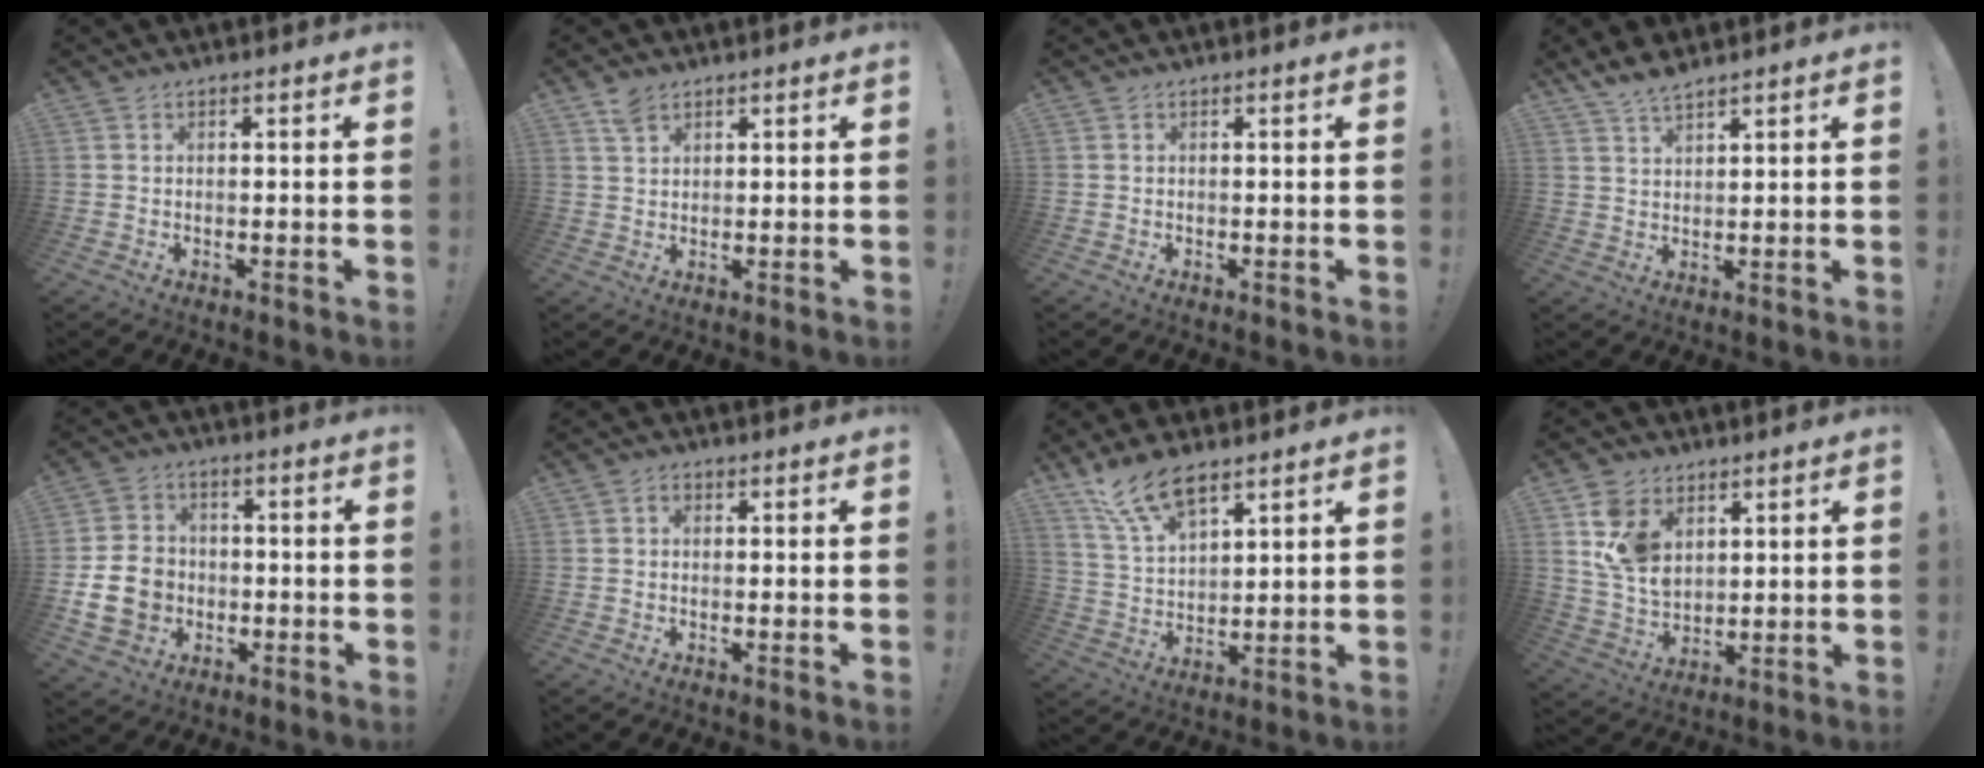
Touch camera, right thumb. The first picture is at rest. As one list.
[{"total": 3.8, "force": [2.7, 2.0, 1.9], "torque": [-0.034, -0.008, 0.050]}, {"total": 0.0}, {"total": 5.3, "force": [4.7, 1.1, 2.3], "torque": [-0.046, -0.022, 0.087]}, {"total": 12.4, "force": [-2.7, 10.4, 6.2], "torque": [-0.106, 0.021, -0.046]}, {"total": 1.3, "force": [-0.2, 1.0, 0.8], "torque": [-0.016, 0.006, -0.005]}, {"total": 11.4, "force": [8.2, 4.5, 6.4], "torque": [-0.129, -0.036, 0.155]}, {"total": 11.9, "force": [5.4, 8.7, 6.2], "torque": [-0.118, -0.014, 0.110]}]